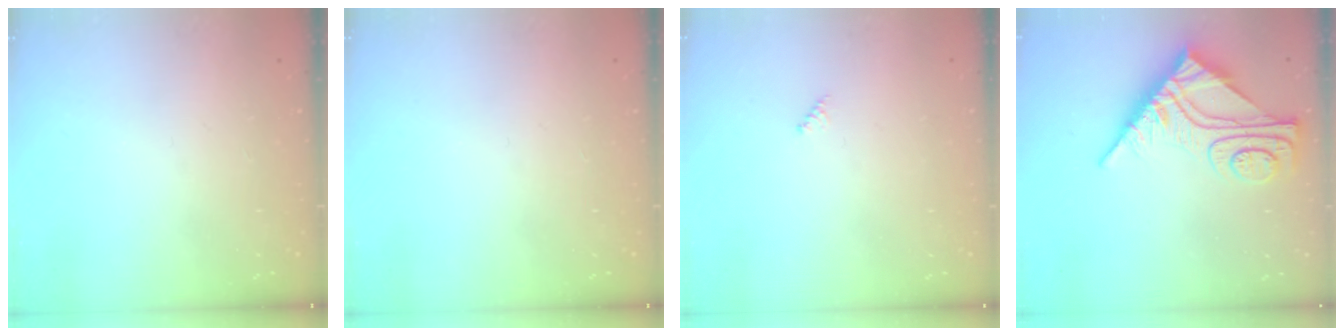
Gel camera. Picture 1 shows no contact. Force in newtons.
{"total": 0.0}
{"total": 2.0, "press": 2.0, "slide": 0.2}
{"total": 12.1, "press": 12.0, "slide": 1.4}